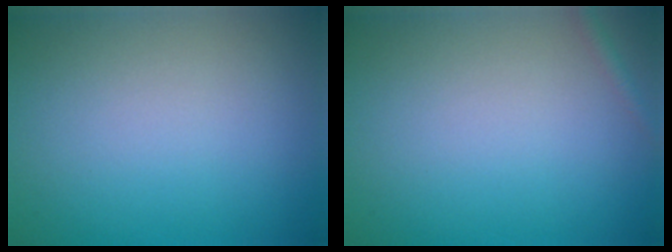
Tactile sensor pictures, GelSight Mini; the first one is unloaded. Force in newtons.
{"total": 0.8, "press": 0.8, "slide": 0.1}